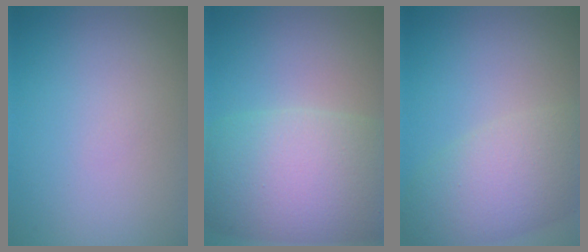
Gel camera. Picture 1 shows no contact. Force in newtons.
{"total": 11.7, "press": 11.7, "slide": 0.1}
{"total": 6.3, "press": 6.3, "slide": 0.1}